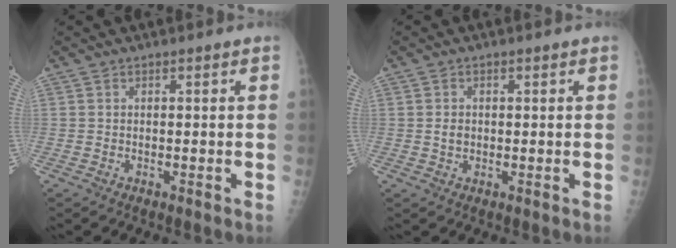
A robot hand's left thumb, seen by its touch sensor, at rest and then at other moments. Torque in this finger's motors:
{"motor_torque": [0.43, 0.42, 0.52, 0.23, 0.00]}